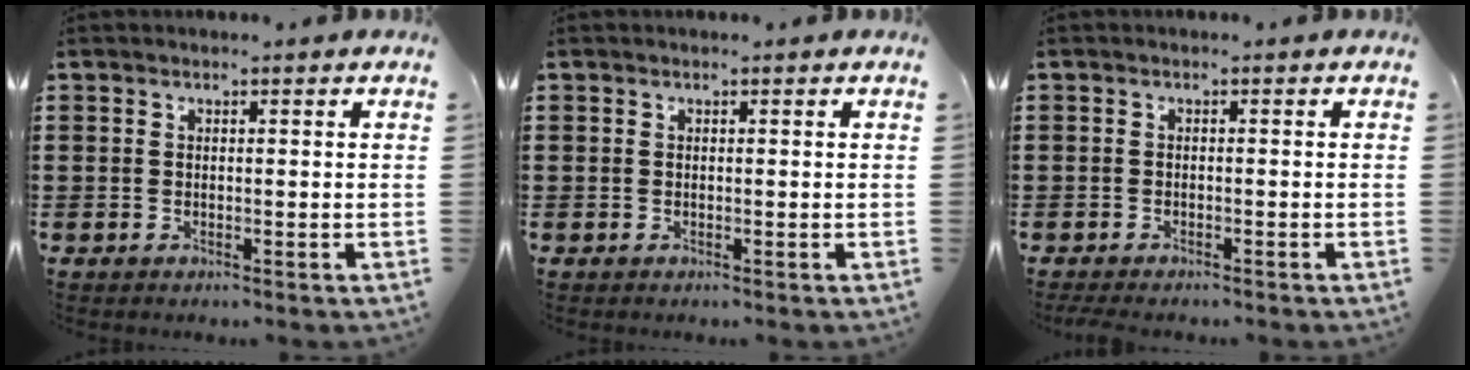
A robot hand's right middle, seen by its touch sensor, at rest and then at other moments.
{"total": 0.0}
{"total": 0.8, "force": [-0.8, 0.1, 0.2], "torque": [-0.005, -0.003, -0.015]}